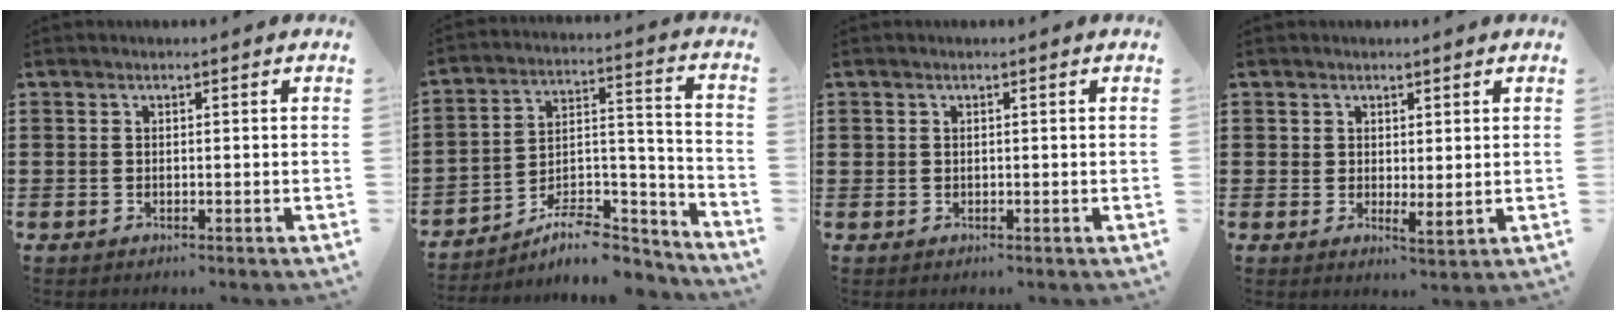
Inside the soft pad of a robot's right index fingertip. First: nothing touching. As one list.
[{"total": 8.5, "force": [-6.9, 2.9, 3.8], "torque": [-0.058, 0.020, -0.130]}, {"total": 0.5, "force": [0.2, 0.5, 0.1], "torque": [-0.004, 0.003, 0.005]}, {"total": 1.6, "force": [1.2, 0.8, 0.8], "torque": [-0.017, 0.002, 0.024]}]